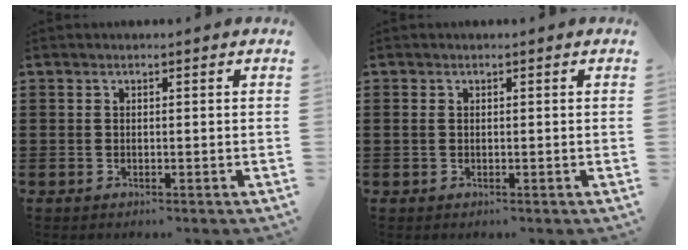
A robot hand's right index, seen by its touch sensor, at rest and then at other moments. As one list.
[{"total": 0.6, "force": [0.1, 0.5, 0.4], "torque": [-0.011, 0.003, 0.000]}]